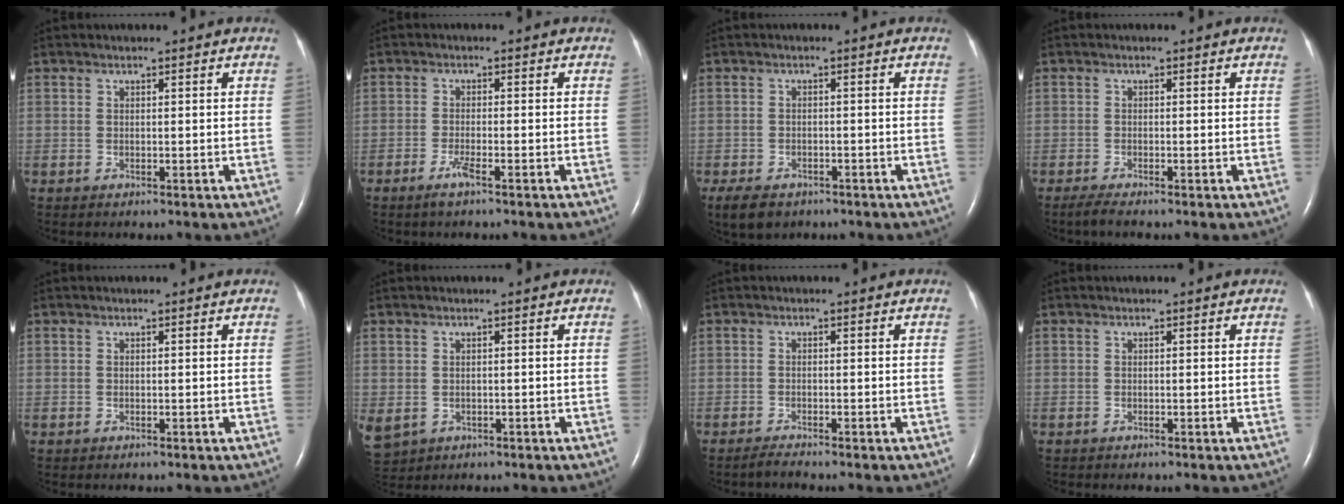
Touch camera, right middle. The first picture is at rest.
{"total": 2.5, "force": [-1.7, -0.1, 1.8], "torque": [-0.044, -0.004, -0.034]}
{"total": 7.5, "force": [-5.1, 4.3, 3.4], "torque": [-0.070, -0.008, -0.074]}
{"total": 1.8, "force": [-1.4, -0.1, 1.1], "torque": [-0.035, -0.009, -0.030]}
{"total": 0.0}
{"total": 7.1, "force": [-2.1, 5.6, 3.7], "torque": [-0.110, -0.006, -0.018]}
{"total": 1.3, "force": [-1.1, -0.3, 0.4], "torque": [-0.017, -0.005, -0.024]}
{"total": 0.0}